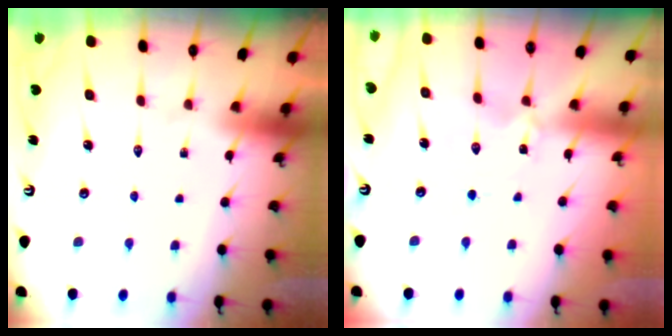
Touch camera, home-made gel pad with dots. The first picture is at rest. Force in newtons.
{"total": 0.0}